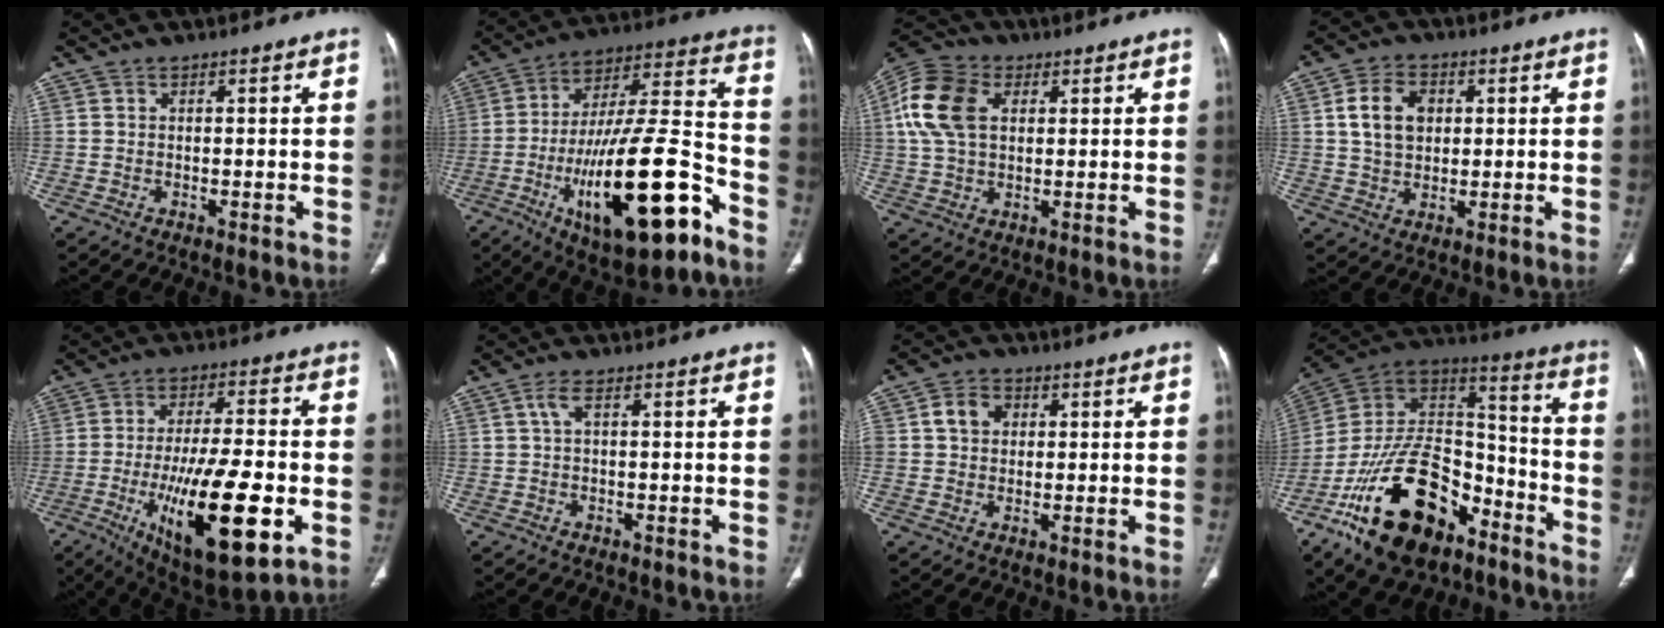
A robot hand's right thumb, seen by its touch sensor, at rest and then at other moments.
{"total": 27.3, "force": [-11.7, 8.8, 23.0], "torque": [-0.383, 0.056, -0.177]}
{"total": 12.7, "force": [3.2, 8.5, 8.9], "torque": [-0.178, 0.015, 0.055]}
{"total": 8.6, "force": [2.0, 6.2, 5.6], "torque": [-0.082, -0.002, 0.036]}
{"total": 22.1, "force": [-6.8, 6.9, 19.9], "torque": [-0.336, 0.000, -0.095]}
{"total": 1.7, "force": [0.4, 0.5, 1.6], "torque": [-0.036, 0.008, 0.006]}
{"total": 5.2, "force": [1.2, 4.2, 2.9], "torque": [-0.036, 0.008, 0.018]}
{"total": 27.5, "force": [-15.0, 15.0, 17.5], "torque": [-0.325, 0.071, -0.256]}